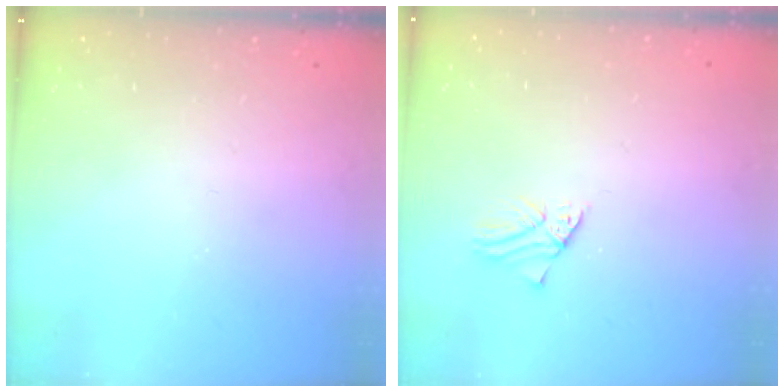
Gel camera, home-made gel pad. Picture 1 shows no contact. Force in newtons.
{"total": 1.1, "press": 1.1, "slide": 0.2}